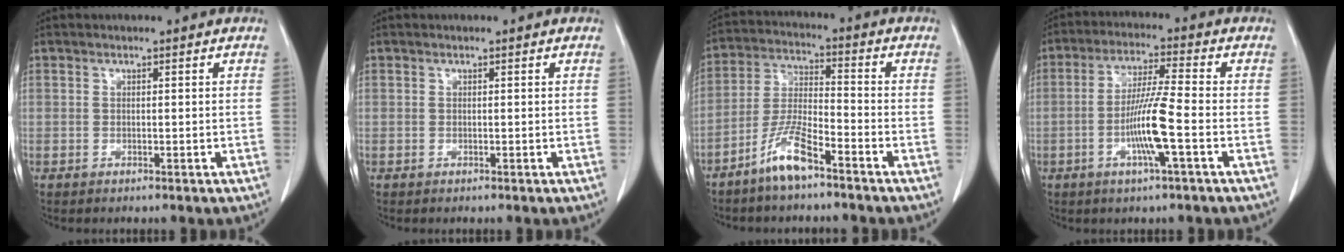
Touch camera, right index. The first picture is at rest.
{"total": 0.0}
{"total": 8.1, "force": [-5.6, 1.2, 5.7], "torque": [-0.122, -0.009, -0.113]}
{"total": 8.9, "force": [-2.6, -0.4, 8.5], "torque": [-0.165, -0.006, -0.052]}